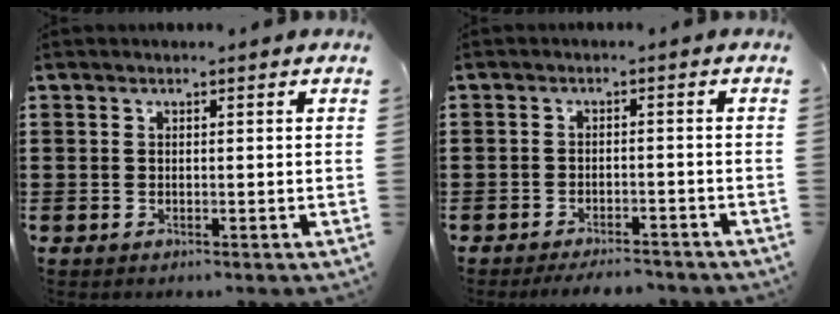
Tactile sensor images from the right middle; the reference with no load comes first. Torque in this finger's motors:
{"motor_torque": [1.12, -1.02, 0.50, 0.21]}